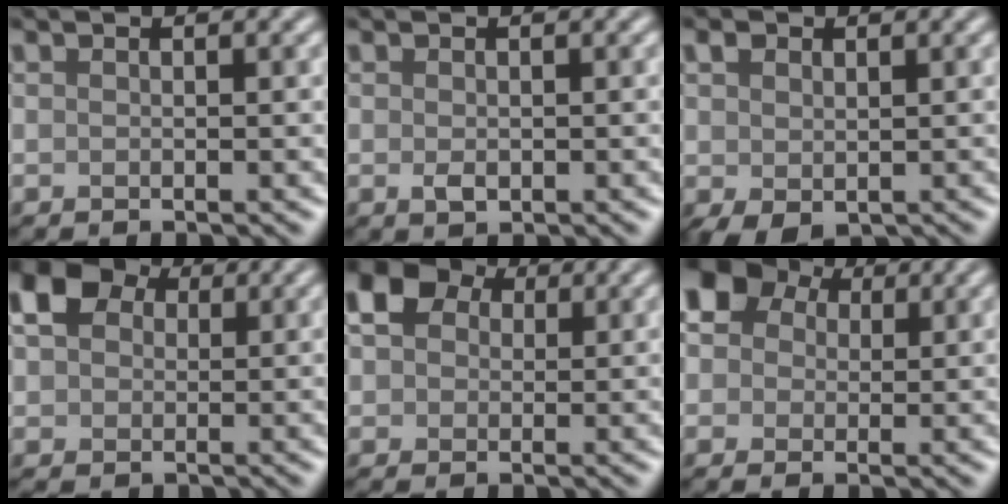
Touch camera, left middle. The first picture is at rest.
{"total": 1.1, "force": [-0.2, 0.7, 0.8], "torque": [-0.016, -0.002, -0.003]}
{"total": 2.8, "force": [-0.1, 2.2, 1.8], "torque": [-0.036, -0.002, 0.002]}
{"total": 8.9, "force": [2.9, 6.9, 4.8], "torque": [-0.079, 0.029, 0.021]}
{"total": 7.8, "force": [2.7, 6.0, 4.2], "torque": [-0.068, 0.029, 0.006]}
{"total": 7.2, "force": [2.6, 5.9, 3.4], "torque": [-0.064, 0.031, 0.009]}